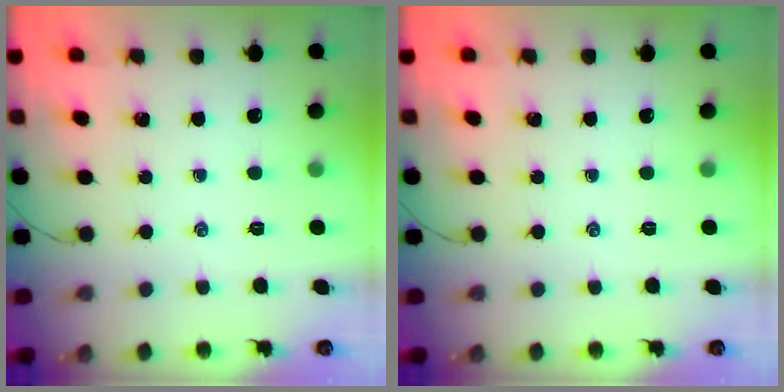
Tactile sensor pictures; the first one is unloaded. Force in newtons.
{"total": 0.0}